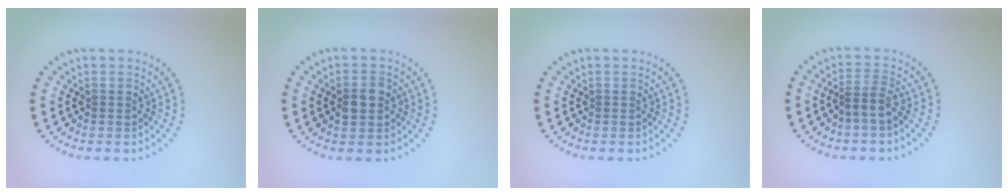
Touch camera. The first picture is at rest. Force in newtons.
{"total": 2.4, "press": 2.4, "slide": 0.1}
{"total": 0.0}
{"total": 1.8, "press": 1.3, "slide": 1.2}